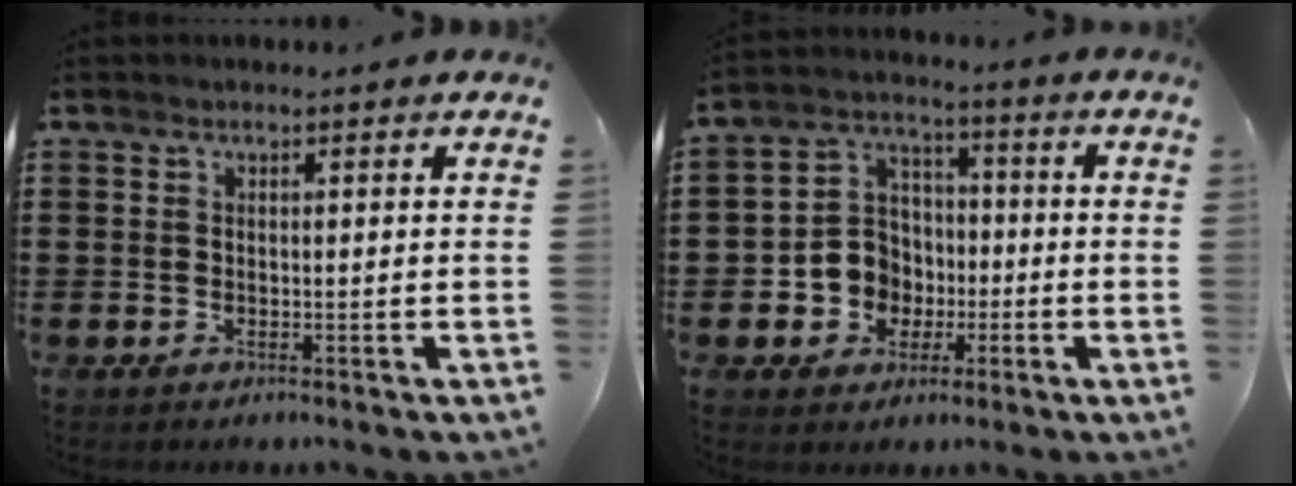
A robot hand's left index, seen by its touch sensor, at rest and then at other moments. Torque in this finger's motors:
{"motor_torque": [0.92, -0.16, 0.42, 0.06]}